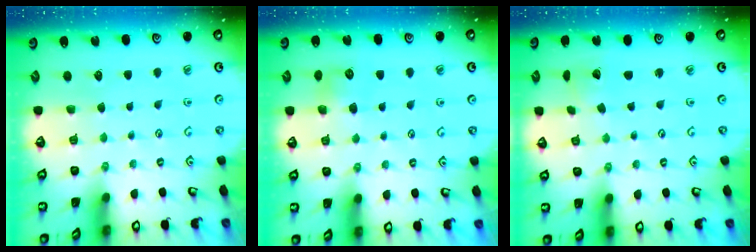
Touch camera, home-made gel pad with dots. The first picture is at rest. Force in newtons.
{"total": 5.7, "press": 5.7, "slide": 0.6}
{"total": 2.2, "press": 2.2, "slide": 0.1}